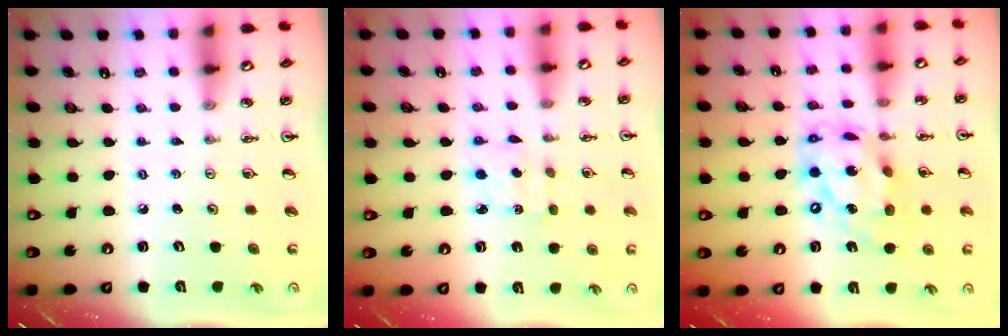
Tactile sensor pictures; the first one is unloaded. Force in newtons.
{"total": 1.9, "press": 1.9, "slide": 0.3}
{"total": 16.4, "press": 16.3, "slide": 1.3}